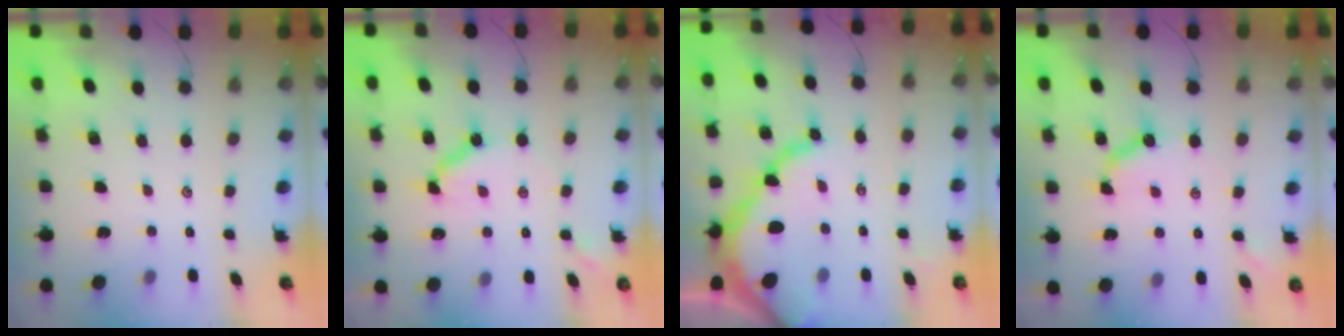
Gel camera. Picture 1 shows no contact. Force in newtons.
{"total": 9.4, "press": 9.3, "slide": 1.0}
{"total": 12.2, "press": 12.1, "slide": 1.3}
{"total": 8.3, "press": 8.2, "slide": 0.7}